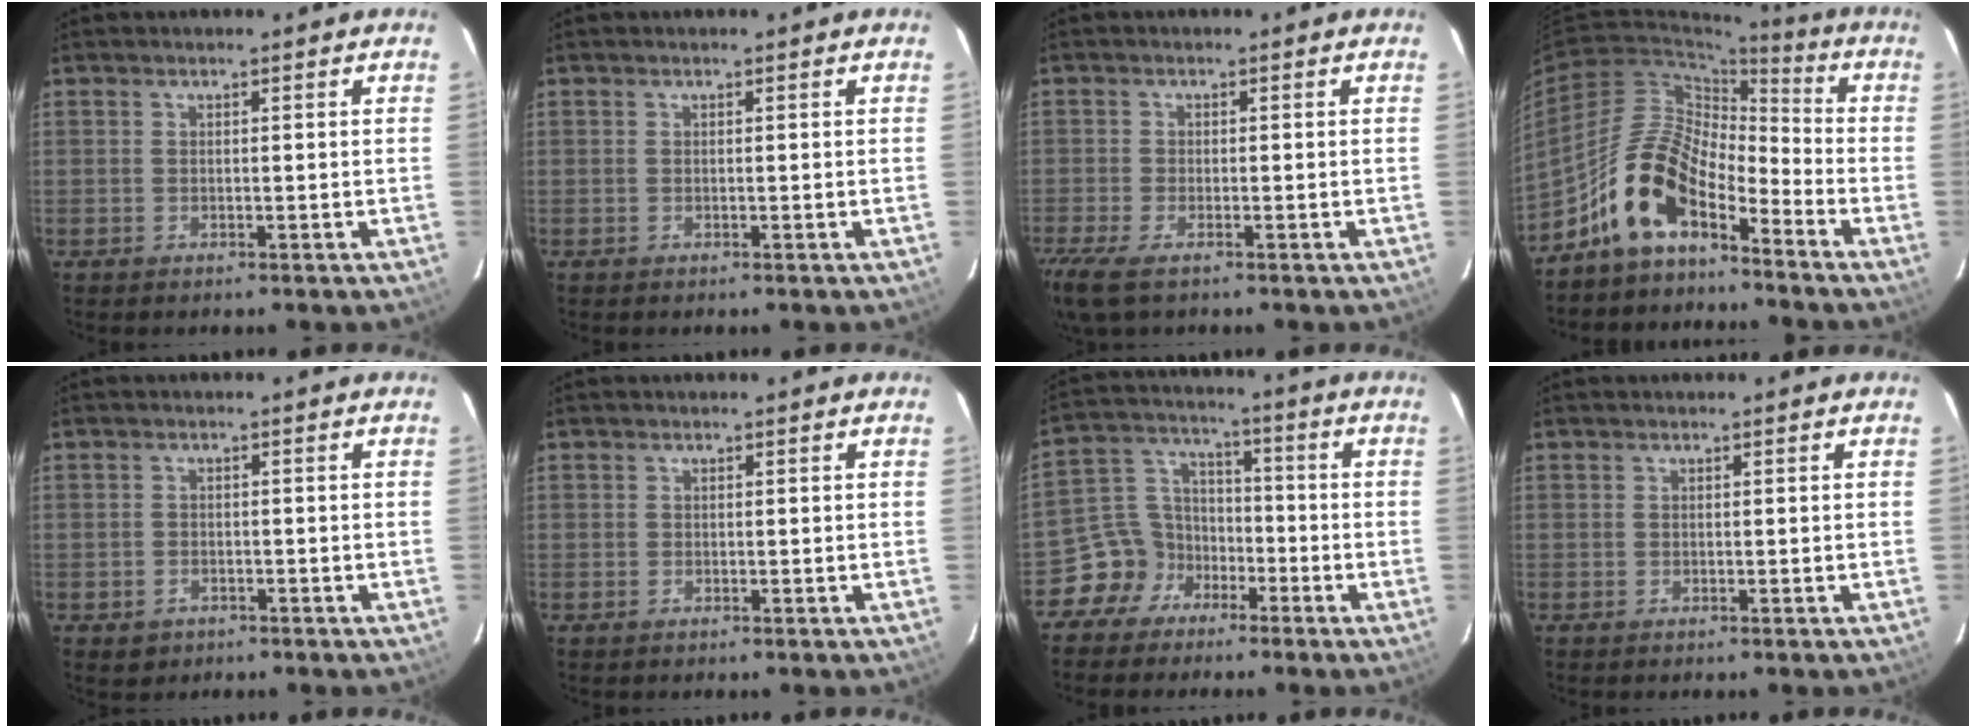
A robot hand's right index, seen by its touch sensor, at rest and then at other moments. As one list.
[{"total": 0.0}, {"total": 7.9, "force": [-5.2, 2.6, 5.4], "torque": [-0.128, -0.033, -0.099]}, {"total": 12.2, "force": [-8.3, 5.2, 7.2], "torque": [-0.141, 0.023, -0.166]}, {"total": 2.8, "force": [-1.4, 2.3, 0.7], "torque": [-0.021, 0.002, -0.016]}, {"total": 0.6, "force": [-0.1, 0.6, -0.1], "torque": [0.001, 0.001, -0.002]}, {"total": 8.7, "force": [-5.5, 6.7, 0.9], "torque": [-0.032, 0.040, -0.111]}, {"total": 0.0}]